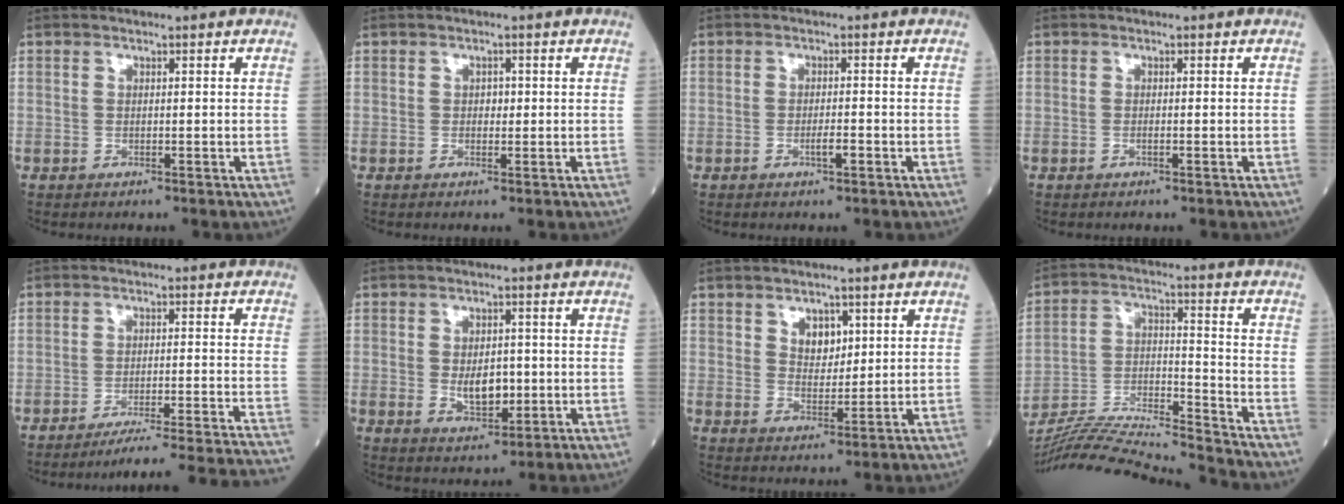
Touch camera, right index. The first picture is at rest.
{"total": 1.1, "force": [0.1, 0.8, 0.7], "torque": [-0.008, 0.002, -0.001]}
{"total": 2.1, "force": [-0.8, 0.3, 1.9], "torque": [-0.032, -0.001, -0.014]}
{"total": 0.6, "force": [-0.2, 0.0, 0.5], "torque": [-0.013, -0.001, -0.004]}
{"total": 20.0, "force": [-18.8, -2.5, 6.4], "torque": [-0.037, -0.031, -0.245]}
{"total": 5.7, "force": [-0.5, 3.0, 4.8], "torque": [-0.080, -0.006, 0.000]}
{"total": 4.0, "force": [1.8, 2.5, 2.5], "torque": [-0.039, 0.001, 0.034]}
{"total": 19.4, "force": [-18.4, -1.9, 5.7], "torque": [-0.113, -0.008, -0.308]}